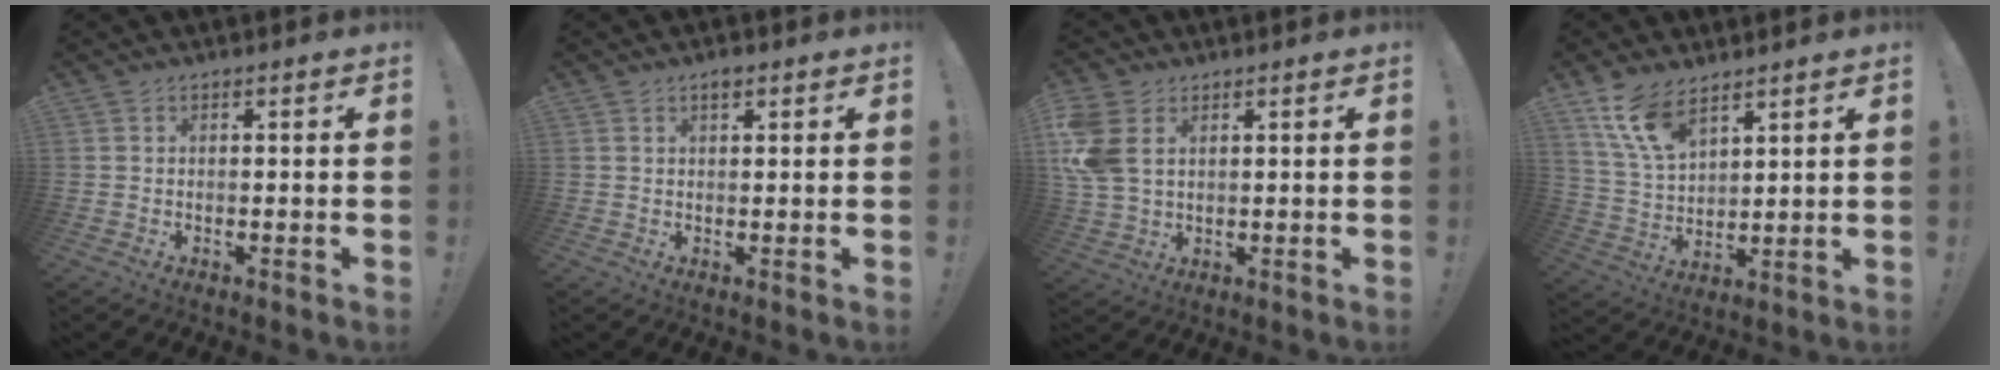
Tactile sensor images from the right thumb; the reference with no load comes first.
{"total": 1.6, "force": [1.0, 0.8, 0.9], "torque": [-0.012, -0.001, 0.016]}
{"total": 9.9, "force": [3.3, 6.7, 6.6], "torque": [-0.144, -0.006, 0.069]}
{"total": 11.3, "force": [8.0, 5.2, 6.1], "torque": [-0.117, -0.041, 0.155]}